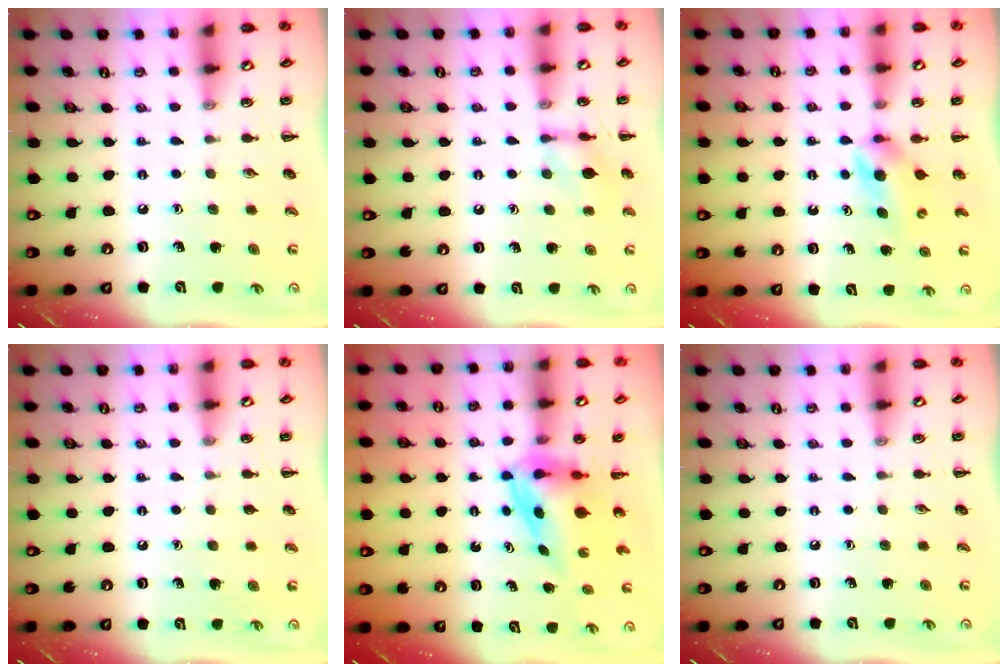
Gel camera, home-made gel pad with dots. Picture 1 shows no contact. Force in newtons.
{"total": 8.0, "press": 8.0, "slide": 0.2}
{"total": 3.9, "press": 3.8, "slide": 1.0}
{"total": 0.6, "press": 0.6, "slide": 0.0}
{"total": 4.0, "press": 3.9, "slide": 0.7}
{"total": 0.0}